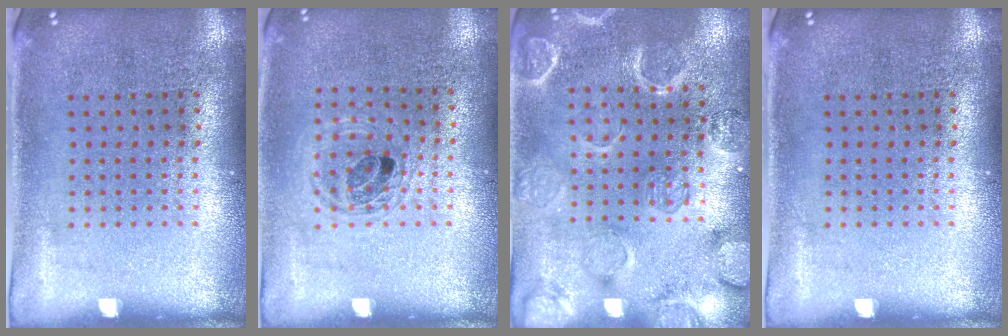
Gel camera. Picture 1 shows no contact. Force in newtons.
{"total": 1.1, "press": 1.0, "slide": 0.3}
{"total": 2.5, "press": 2.5, "slide": 0.3}
{"total": 0.0}